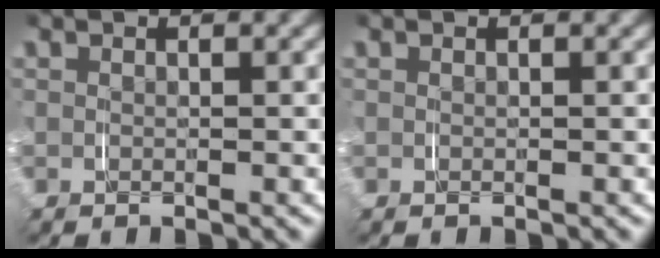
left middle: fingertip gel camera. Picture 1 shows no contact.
{"total": 0.0}